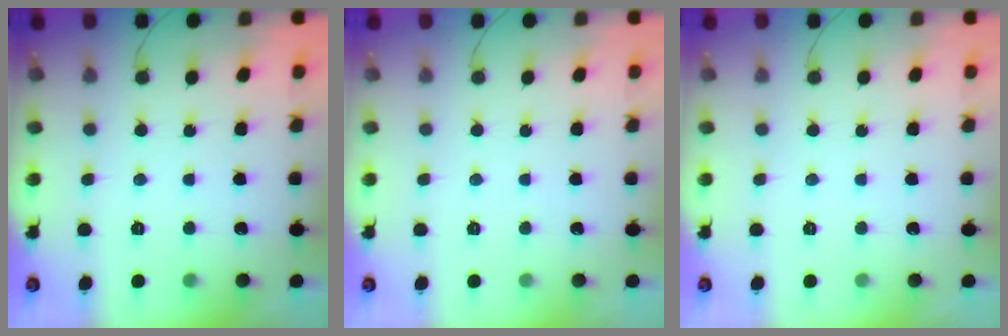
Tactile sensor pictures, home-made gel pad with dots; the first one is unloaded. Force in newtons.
{"total": 0.0}
{"total": 0.0}